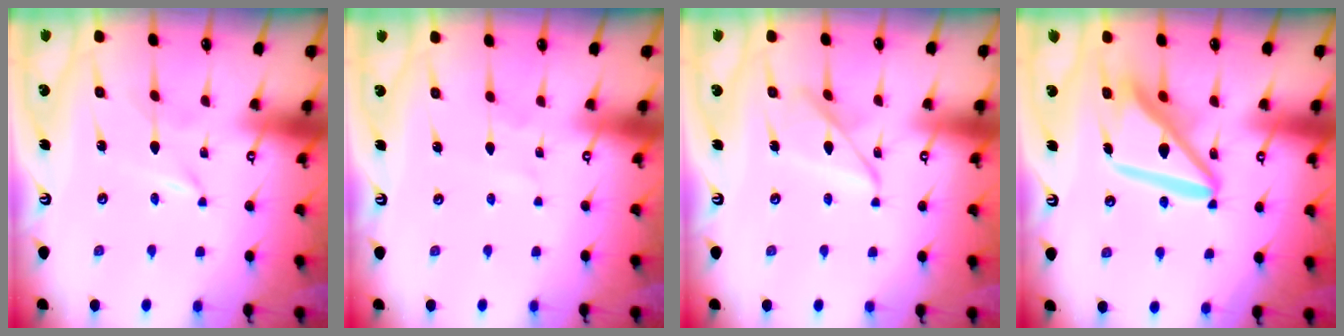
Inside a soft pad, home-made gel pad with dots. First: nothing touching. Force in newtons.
{"total": 2.2, "press": 2.1, "slide": 0.3}
{"total": 8.3, "press": 8.3, "slide": 0.4}
{"total": 15.1, "press": 15.0, "slide": 1.8}